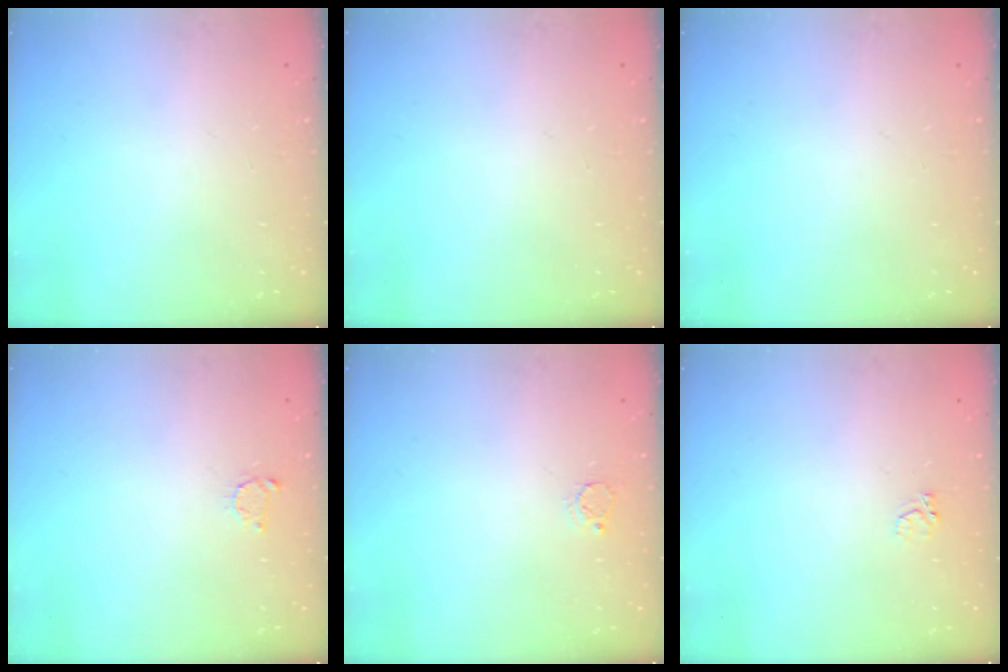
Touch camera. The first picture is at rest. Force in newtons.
{"total": 0.0}
{"total": 0.0}
{"total": 2.6, "press": 2.5, "slide": 0.4}
{"total": 3.1, "press": 3.1, "slide": 0.1}
{"total": 2.4, "press": 2.3, "slide": 0.5}